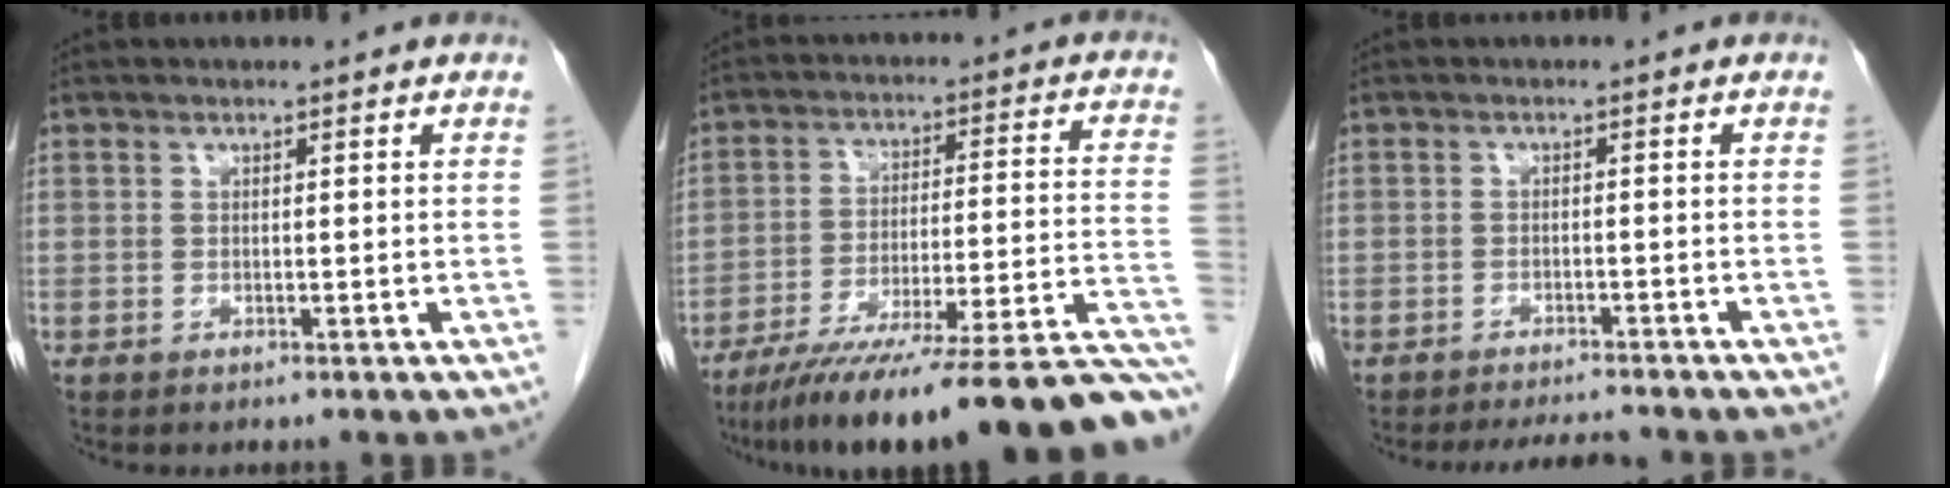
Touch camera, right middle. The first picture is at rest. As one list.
[{"total": 29.7, "force": [-25.6, 1.0, 15.0], "torque": [-0.126, -0.022, -0.360]}, {"total": 4.7, "force": [-4.5, 0.5, 1.2], "torque": [-0.018, -0.009, -0.068]}]